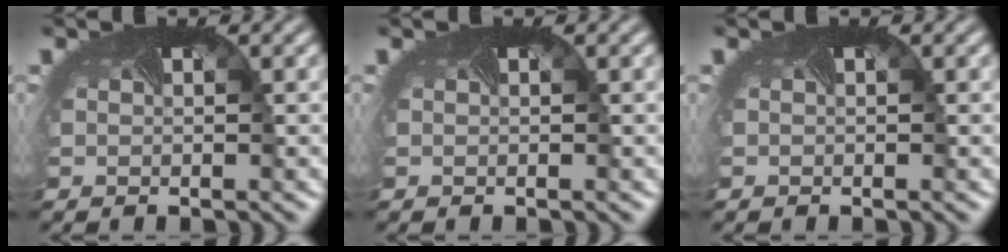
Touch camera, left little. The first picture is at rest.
{"total": 0.0}
{"total": 0.0}